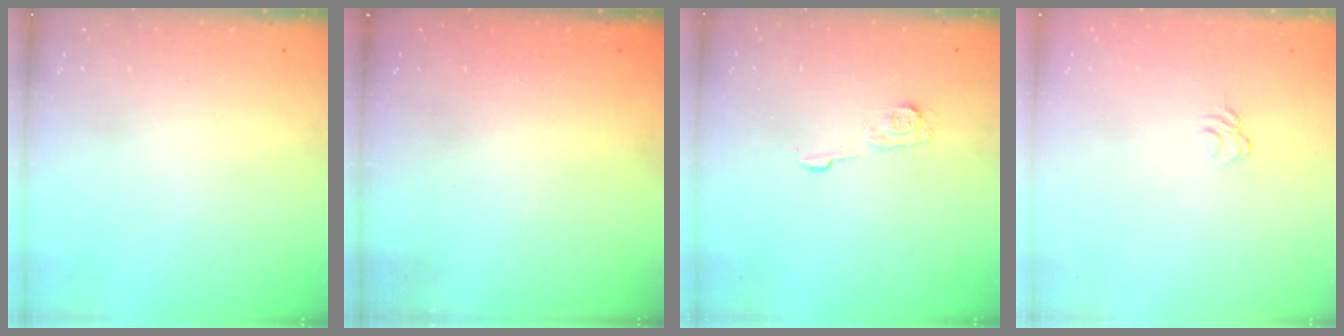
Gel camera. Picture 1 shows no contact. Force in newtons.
{"total": 2.5, "press": 2.4, "slide": 0.8}
{"total": 6.2, "press": 6.2, "slide": 0.8}
{"total": 3.2, "press": 3.0, "slide": 1.2}